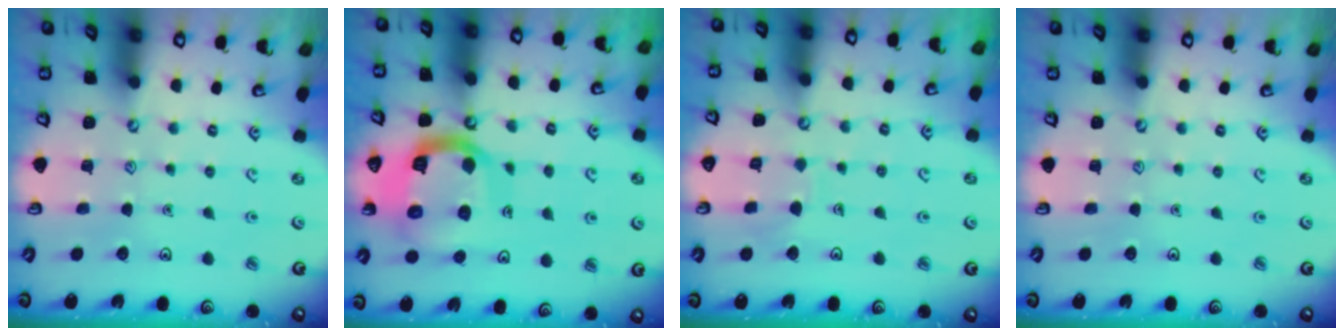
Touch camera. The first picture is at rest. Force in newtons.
{"total": 15.8, "press": 15.7, "slide": 1.9}
{"total": 6.1, "press": 6.1, "slide": 0.2}
{"total": 0.0}